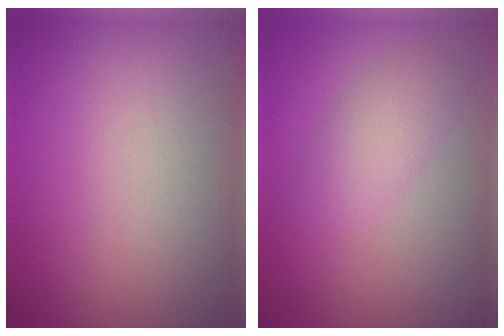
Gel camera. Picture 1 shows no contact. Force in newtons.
{"total": 2.6, "press": 2.6, "slide": 0.2}